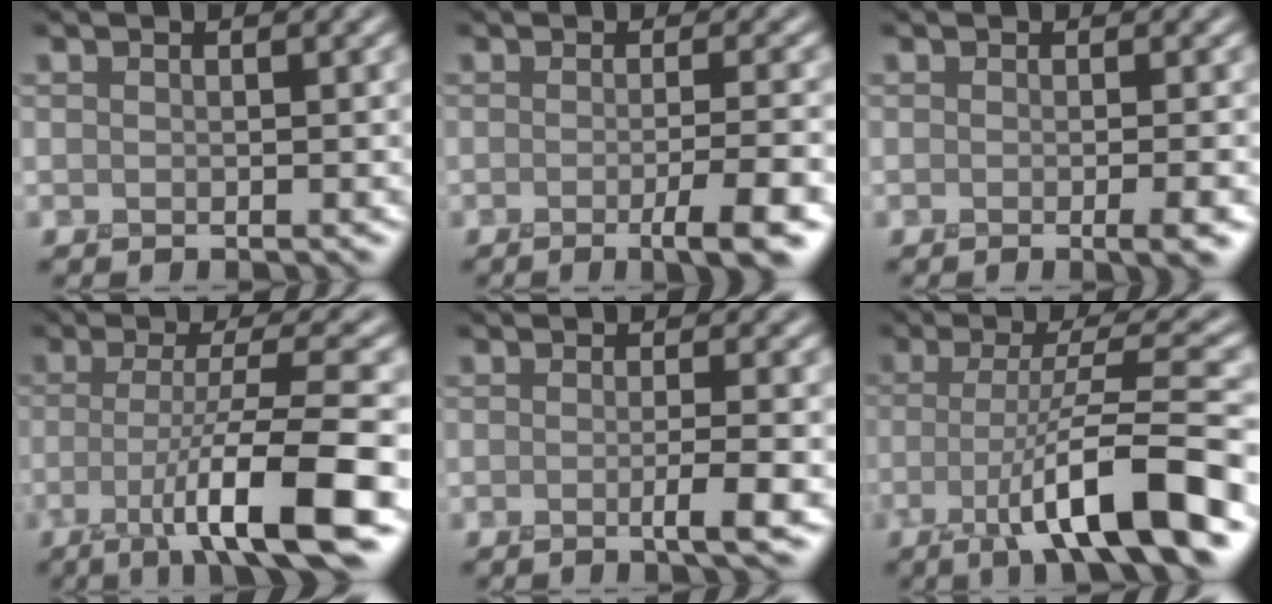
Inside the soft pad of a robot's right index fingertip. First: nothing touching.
{"total": 4.6, "force": [-1.9, 0.8, 4.1], "torque": [-0.055, -0.006, -0.031]}
{"total": 2.5, "force": [-0.8, 0.5, 2.3], "torque": [-0.028, -0.008, -0.014]}
{"total": 9.3, "force": [-3.2, 1.3, 8.6], "torque": [-0.128, -0.003, -0.061]}
{"total": 2.5, "force": [-0.6, 0.3, 2.4], "torque": [-0.035, -0.004, -0.014]}
{"total": 9.5, "force": [-3.6, 1.5, 8.7], "torque": [-0.134, 0.008, -0.066]}